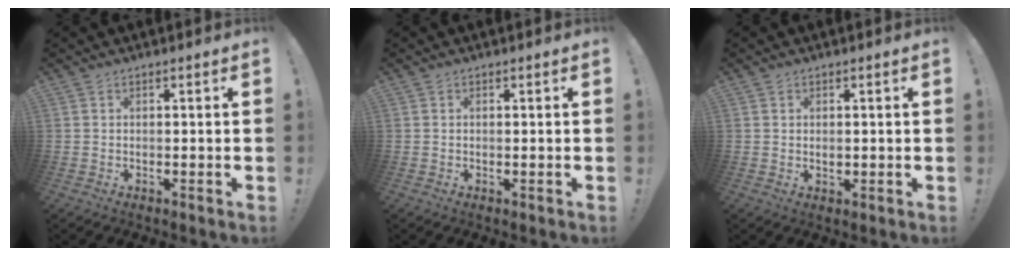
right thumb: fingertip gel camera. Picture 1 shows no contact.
{"total": 0.0}
{"total": 1.2, "force": [0.3, 1.1, 0.6], "torque": [-0.003, -0.001, 0.003]}